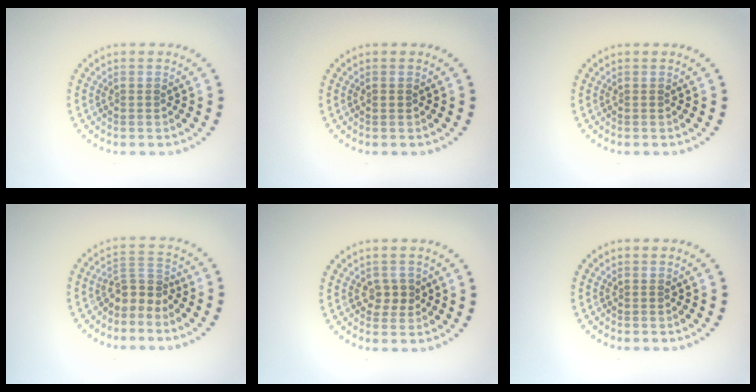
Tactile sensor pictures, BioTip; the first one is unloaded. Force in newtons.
{"total": 0.5, "press": 0.5, "slide": 0.1}
{"total": 0.0}
{"total": 2.6, "press": 1.9, "slide": 1.8}
{"total": 1.9, "press": 1.8, "slide": 0.5}
{"total": 0.0}